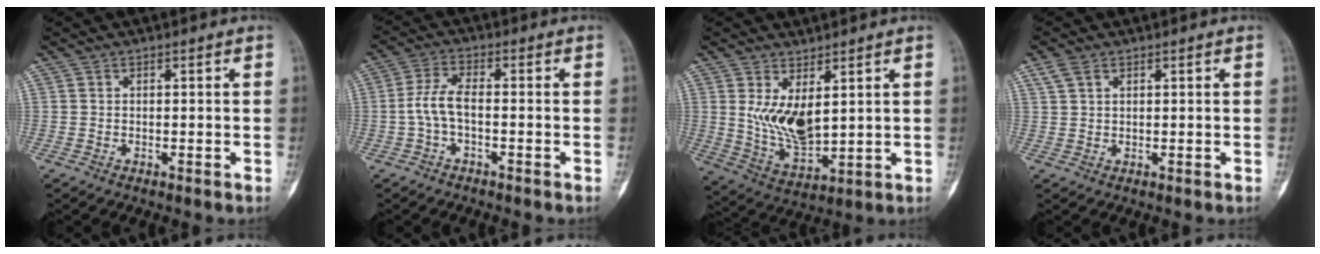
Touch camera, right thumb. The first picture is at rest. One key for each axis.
{"total": 5.1, "fx": -1.2, "fy": 2.1, "fz": 4.5, "tx": -0.101, "ty": 0.018, "tz": -0.030}
{"total": 9.2, "fx": 2.8, "fy": 4.6, "fz": 7.4, "tx": -0.131, "ty": -0.032, "tz": 0.071}
{"total": 2.5, "fx": 1.5, "fy": 1.4, "fz": 1.5, "tx": -0.037, "ty": 0.006, "tz": 0.036}